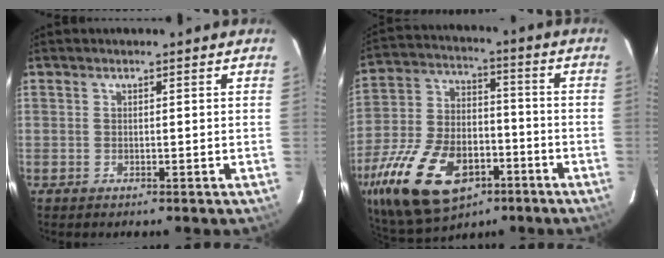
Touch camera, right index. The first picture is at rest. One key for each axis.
{"total": 24.9, "fx": -12.5, "fy": 14.4, "fz": 15.9, "tx": -0.353, "ty": -0.013, "tz": -0.199}